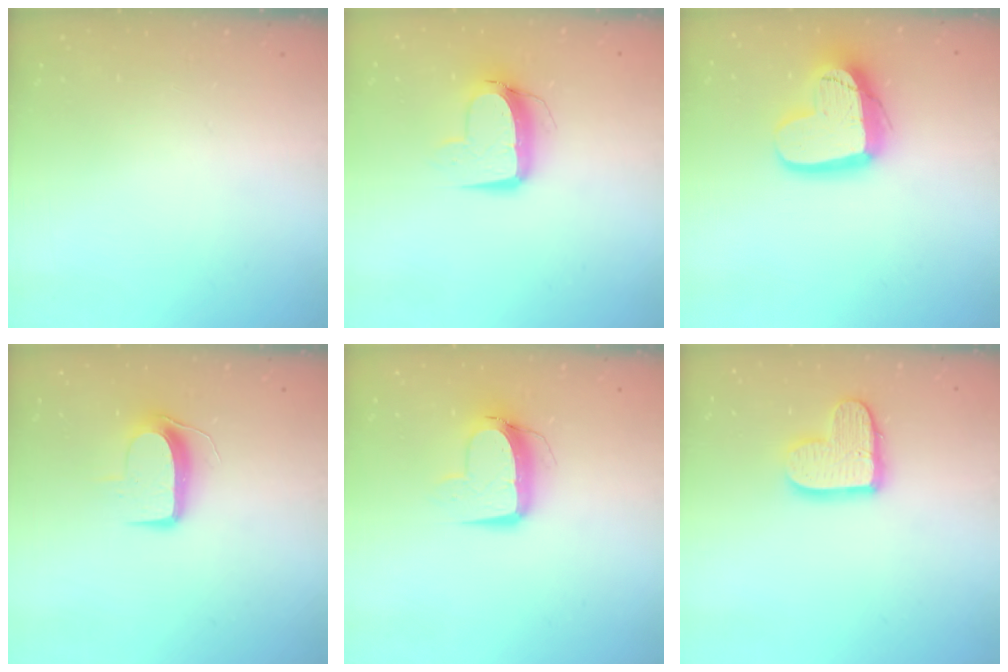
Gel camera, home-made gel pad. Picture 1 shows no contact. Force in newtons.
{"total": 10.5, "press": 10.5, "slide": 0.7}
{"total": 19.0, "press": 18.9, "slide": 1.6}
{"total": 8.8, "press": 8.8, "slide": 0.2}
{"total": 10.5, "press": 10.5, "slide": 0.7}
{"total": 12.2, "press": 12.2, "slide": 0.8}